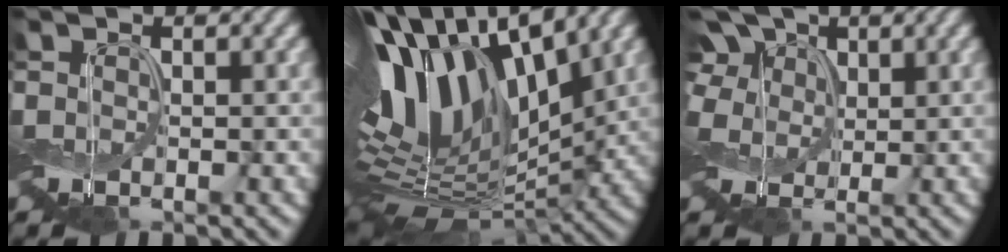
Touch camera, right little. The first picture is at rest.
{"total": 13.3, "force": [3.6, 6.7, 10.9], "torque": [-0.226, 0.022, 0.064]}
{"total": 4.6, "force": [1.5, 3.5, 2.5], "torque": [-0.081, 0.024, 0.015]}